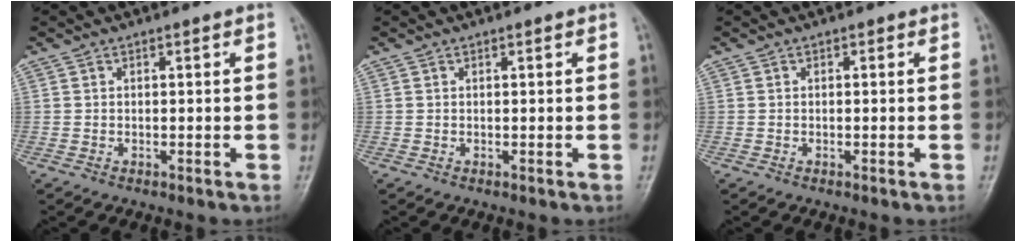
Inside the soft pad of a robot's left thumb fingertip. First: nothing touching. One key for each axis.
{"total": 0.6, "fx": 0.3, "fy": 0.3, "fz": 0.4, "tx": -0.005, "ty": -0.001, "tz": 0.004}
{"total": 0.5, "fx": 0.1, "fy": 0.4, "fz": 0.3, "tx": 0.003, "ty": 0.001, "tz": -0.002}